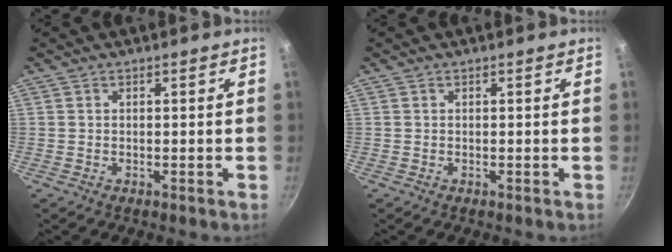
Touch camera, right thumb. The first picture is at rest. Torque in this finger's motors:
{"motor_torque": [0.00, 0.00, 0.01, 0.03, 0.00]}